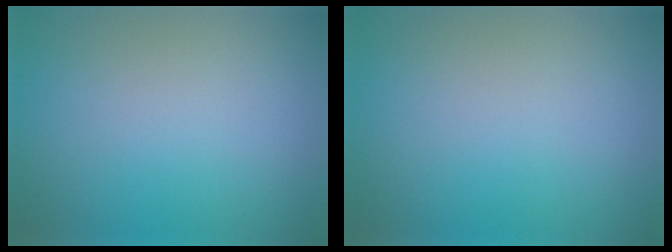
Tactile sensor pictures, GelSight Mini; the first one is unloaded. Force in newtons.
{"total": 0.0}